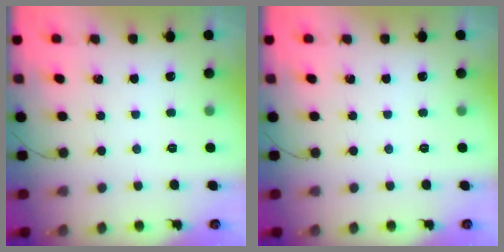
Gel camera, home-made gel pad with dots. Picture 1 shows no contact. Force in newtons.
{"total": 0.0}